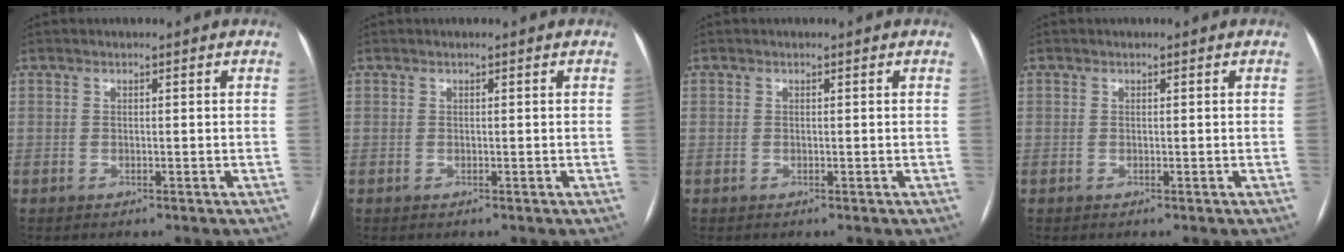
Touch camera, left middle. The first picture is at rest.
{"total": 0.0}
{"total": 0.0}
{"total": 0.0}